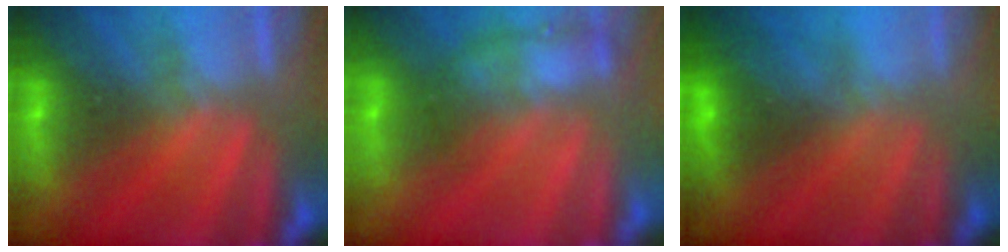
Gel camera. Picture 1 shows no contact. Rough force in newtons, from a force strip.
{"total": 1.9}
{"total": 2.9}